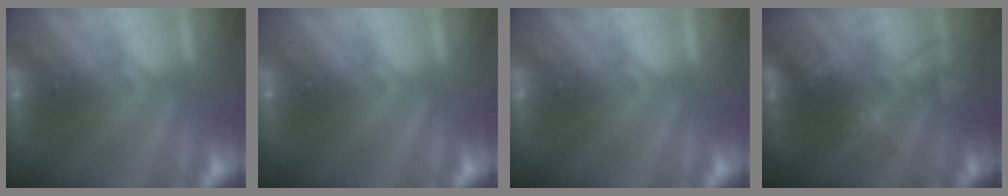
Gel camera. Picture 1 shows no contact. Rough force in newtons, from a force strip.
{"total": 0.0}
{"total": 0.0}
{"total": 2.9}